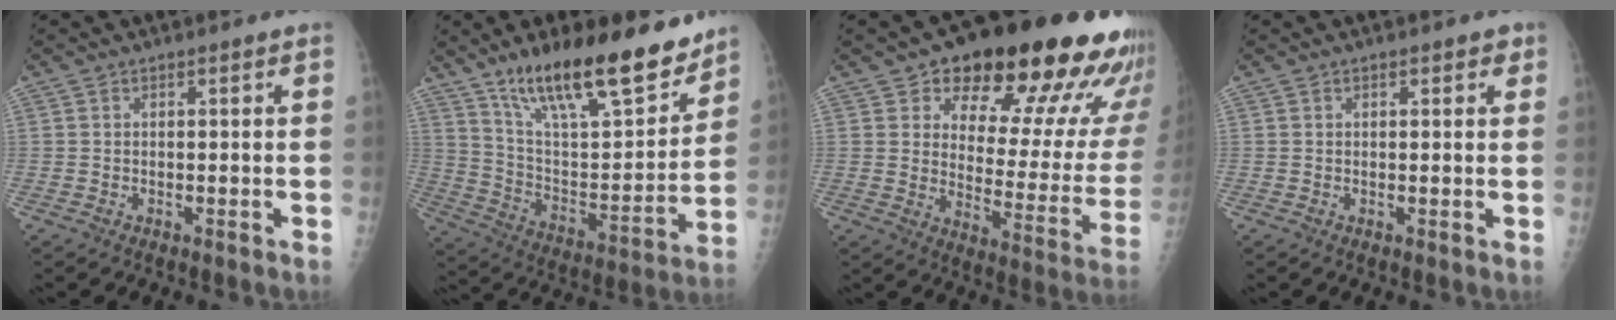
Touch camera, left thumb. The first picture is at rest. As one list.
[{"total": 24.0, "force": [17.1, 7.3, 15.1], "torque": [-0.208, -0.077, 0.291]}, {"total": 25.6, "force": [16.2, 10.4, 16.9], "torque": [-0.181, -0.067, 0.215]}, {"total": 1.8, "force": [1.0, 1.0, 1.2], "torque": [-0.004, -0.001, 0.010]}]